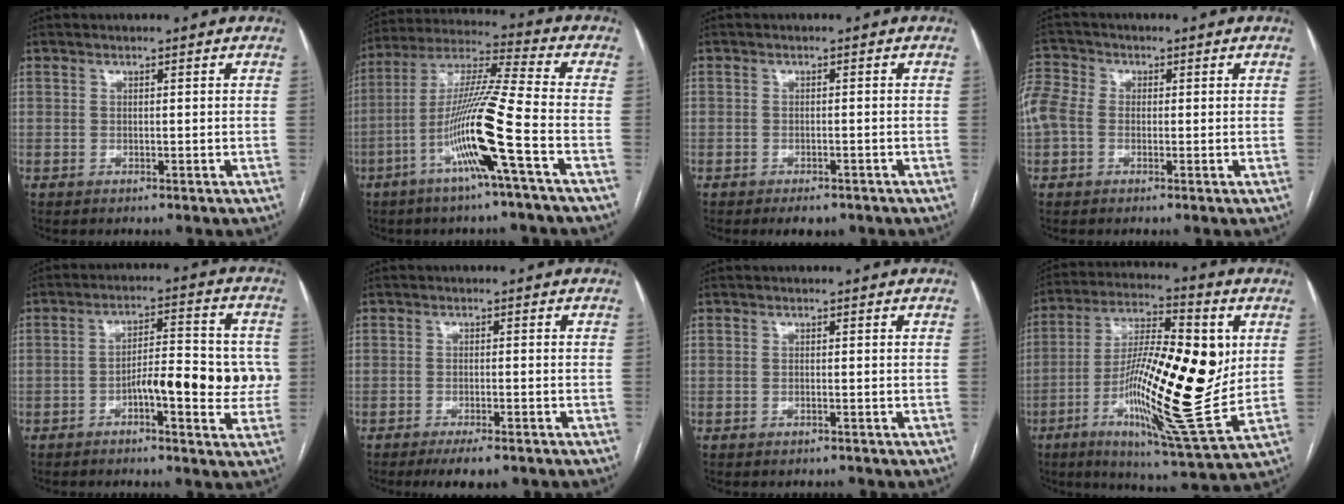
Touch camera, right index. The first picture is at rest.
{"total": 14.5, "force": [-5.5, -1.4, 13.3], "torque": [-0.262, -0.002, -0.108]}
{"total": 3.3, "force": [-2.4, 1.8, 1.3], "torque": [-0.008, 0.002, -0.026]}
{"total": 12.8, "force": [0.9, 10.9, 6.7], "torque": [-0.211, 0.046, 0.017]}
{"total": 10.2, "force": [-2.1, 3.1, 9.5], "torque": [-0.136, 0.025, -0.028]}
{"total": 4.6, "force": [-3.5, 1.4, 2.6], "torque": [-0.035, -0.003, -0.050]}
{"total": 0.6, "force": [-0.5, 0.2, 0.1], "torque": [-0.010, -0.002, -0.006]}
{"total": 22.9, "force": [-0.4, 4.4, 22.5], "torque": [-0.382, 0.004, -0.007]}